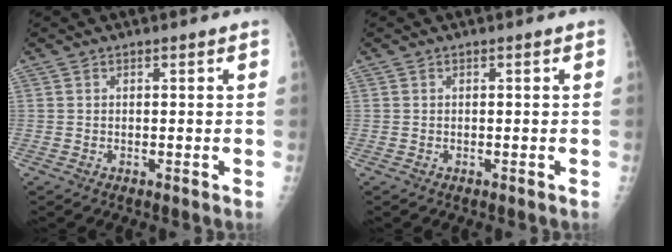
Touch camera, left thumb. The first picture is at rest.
{"total": 0.0}